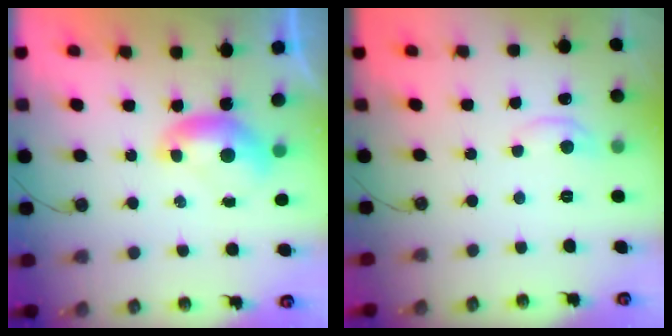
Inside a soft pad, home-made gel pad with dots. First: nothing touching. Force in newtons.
{"total": 0.6, "press": 0.1, "slide": 0.6}